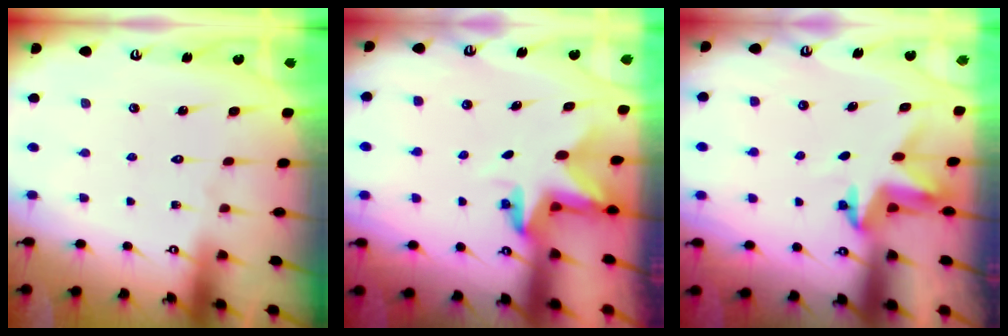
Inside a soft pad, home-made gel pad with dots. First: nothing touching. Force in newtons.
{"total": 2.9, "press": 2.9, "slide": 0.2}
{"total": 3.6, "press": 3.6, "slide": 0.3}